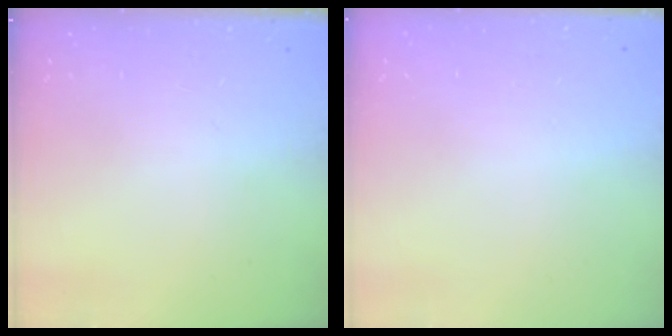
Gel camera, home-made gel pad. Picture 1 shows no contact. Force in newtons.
{"total": 0.0}